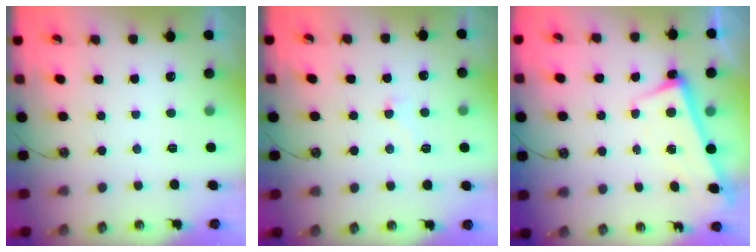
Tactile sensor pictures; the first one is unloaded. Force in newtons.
{"total": 2.6, "press": 2.5, "slide": 0.9}
{"total": 2.6, "press": 2.4, "slide": 0.9}